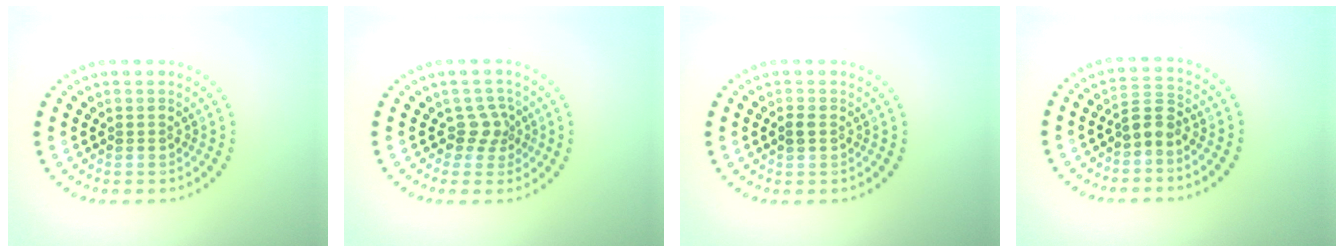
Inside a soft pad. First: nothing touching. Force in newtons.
{"total": 2.0, "press": 1.4, "slide": 1.4}
{"total": 1.0, "press": 1.0, "slide": 0.1}
{"total": 1.9, "press": 1.6, "slide": 1.1}